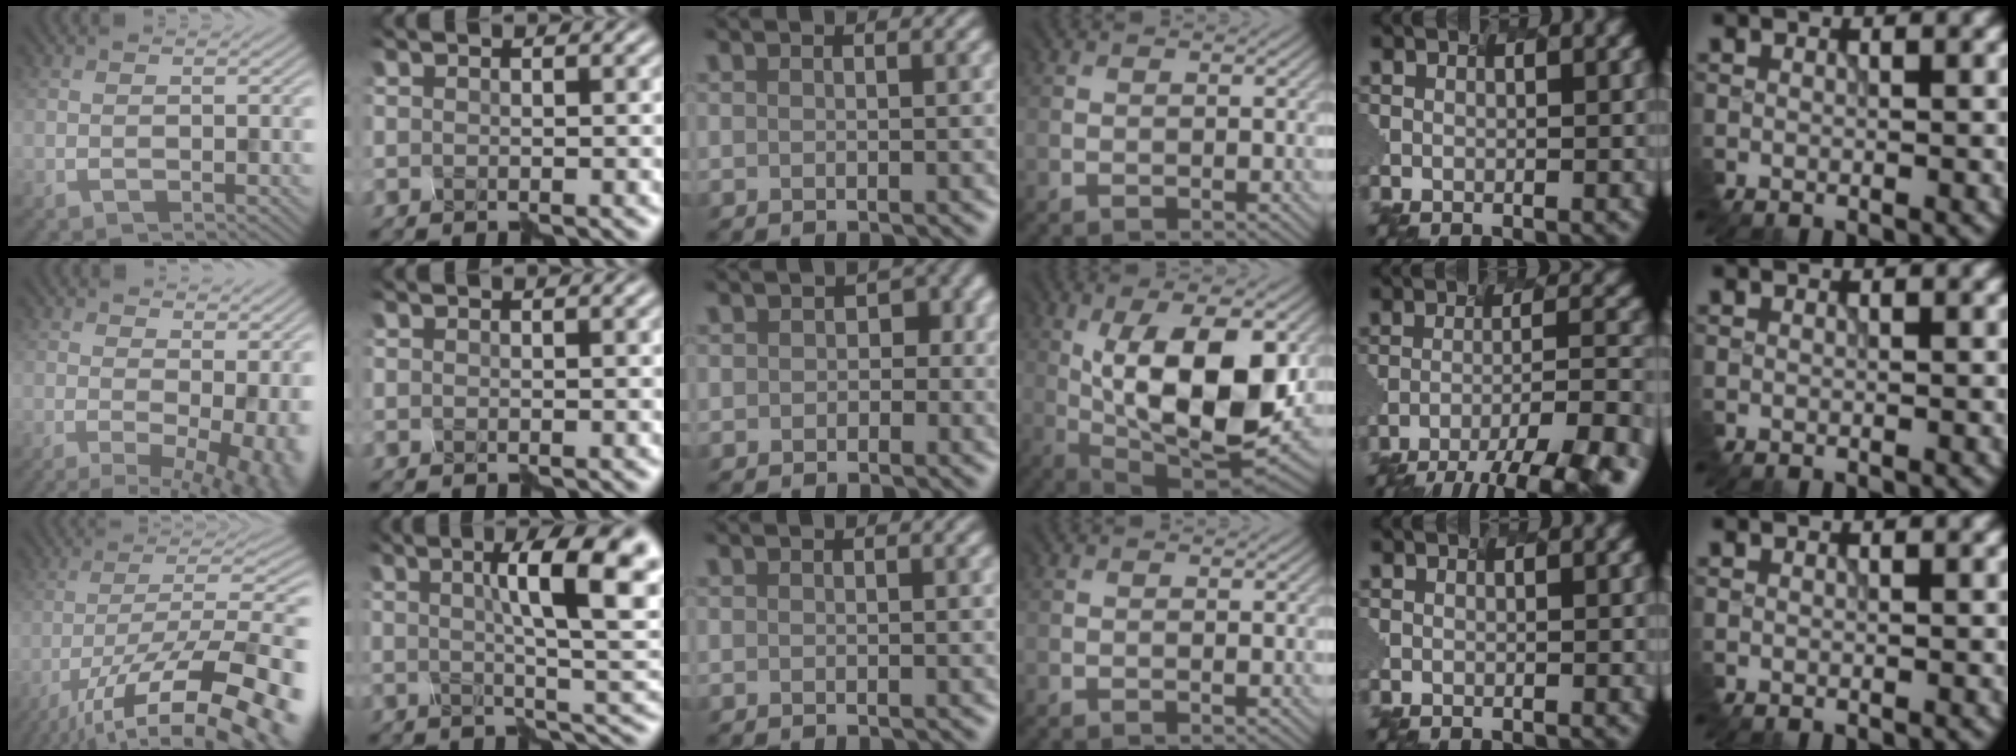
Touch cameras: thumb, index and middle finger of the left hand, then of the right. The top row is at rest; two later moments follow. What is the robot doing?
{"motion": "assemble", "object": "spray bottle"}